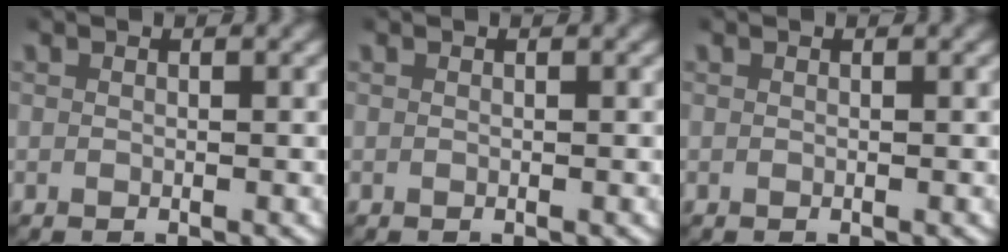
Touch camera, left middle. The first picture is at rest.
{"total": 0.0}
{"total": 0.0}